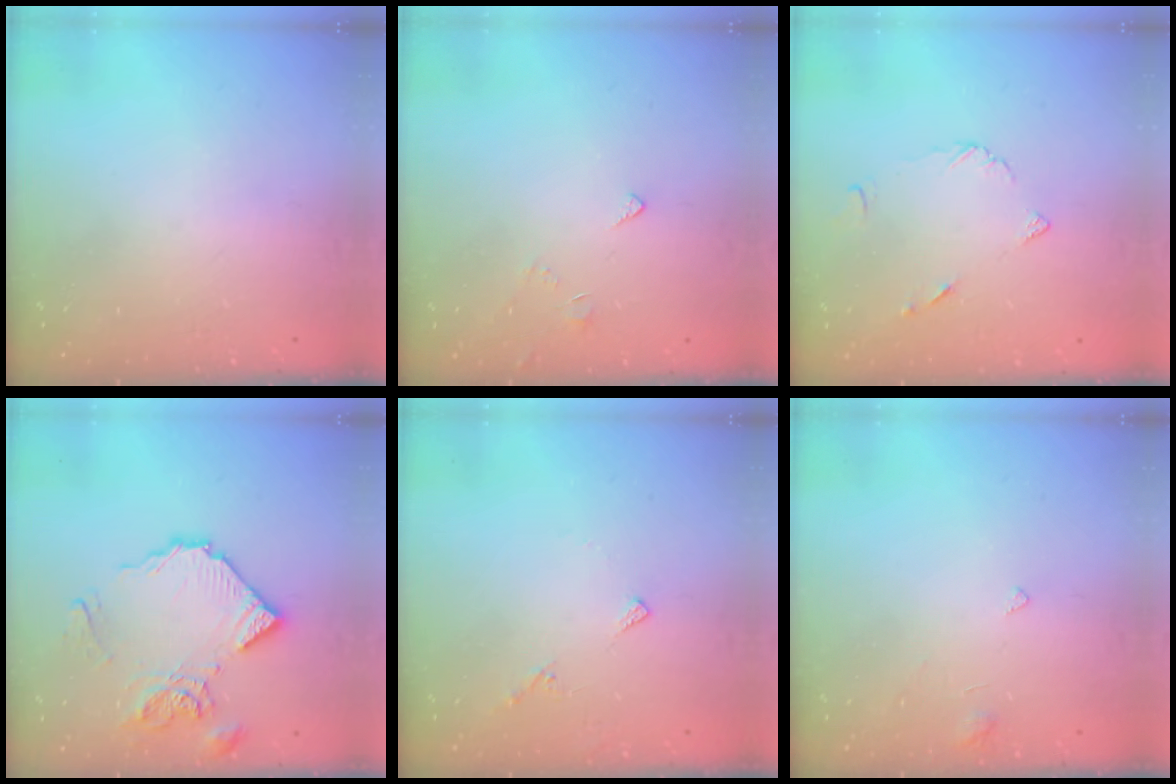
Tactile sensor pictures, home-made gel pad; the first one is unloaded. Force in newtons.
{"total": 2.5, "press": 2.4, "slide": 0.6}
{"total": 5.4, "press": 5.3, "slide": 0.6}
{"total": 13.4, "press": 13.3, "slide": 1.4}
{"total": 4.7, "press": 4.7, "slide": 0.6}
{"total": 3.3, "press": 3.3, "slide": 0.2}